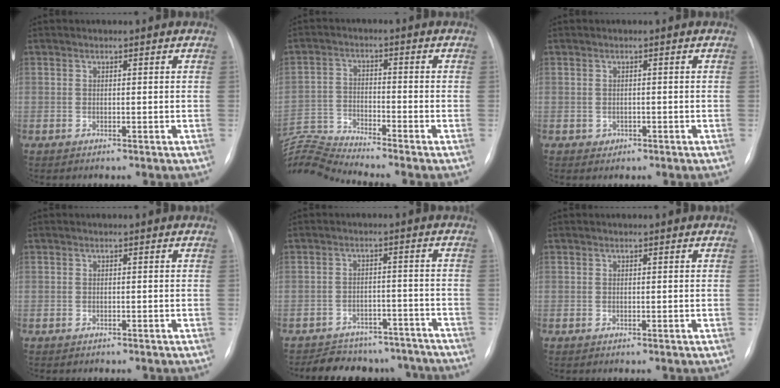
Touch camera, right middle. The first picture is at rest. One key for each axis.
{"total": 9.5, "fx": -9.1, "fy": -2.5, "fz": 0.8, "tx": -0.030, "ty": 0.002, "tz": -0.176}
{"total": 0.7, "fx": -0.3, "fy": 0.7, "fz": 0.1, "tx": 0.001, "ty": 0.002, "tz": -0.003}
{"total": 0.5, "fx": -0.5, "fy": 0.2, "fz": 0.0, "tx": -0.007, "ty": 0.001, "tz": -0.008}
{"total": 13.5, "fx": -12.2, "fy": 5.4, "fz": 2.5, "tx": -0.029, "ty": 0.024, "tz": -0.146}
{"total": 0.0}